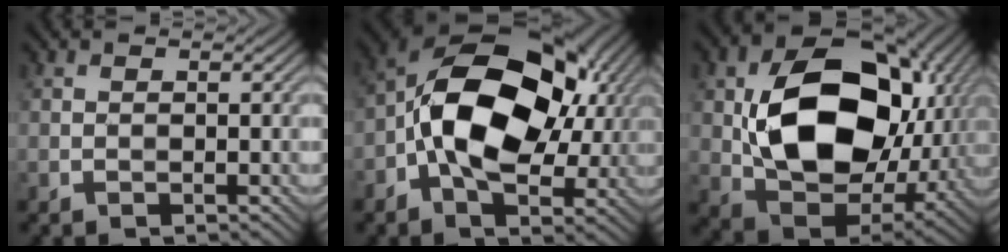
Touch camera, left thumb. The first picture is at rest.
{"total": 16.8, "force": [0.2, 10.8, 12.8], "torque": [-0.212, 0.006, -0.004]}
{"total": 17.9, "force": [1.7, 12.6, 12.6], "torque": [-0.243, -0.025, 0.049]}